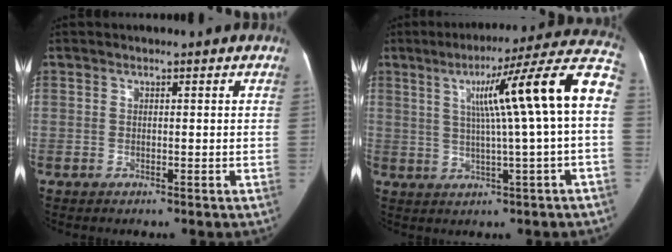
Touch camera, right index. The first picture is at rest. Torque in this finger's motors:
{"motor_torque": [1.22, 0.91, 0.68, 0.12]}